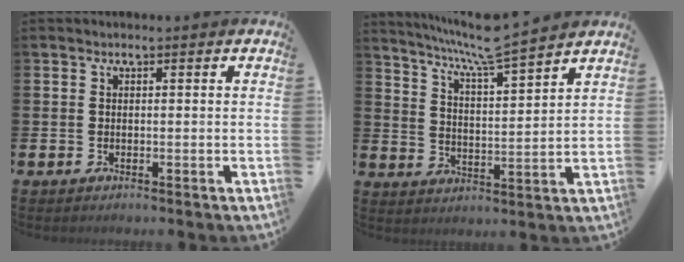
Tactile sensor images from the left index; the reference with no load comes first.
{"total": 7.5, "force": [7.0, -0.1, 2.6], "torque": [-0.078, -0.043, 0.123]}